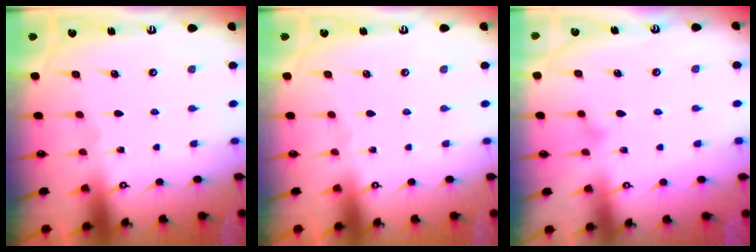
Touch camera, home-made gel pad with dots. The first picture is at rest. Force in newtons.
{"total": 0.0}
{"total": 6.1, "press": 6.1, "slide": 0.3}